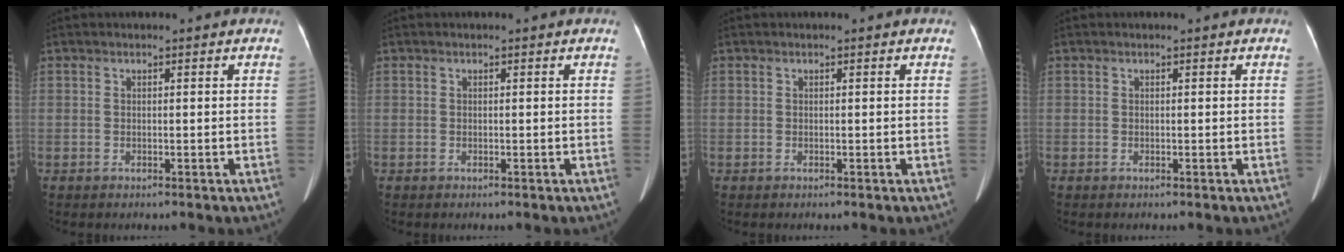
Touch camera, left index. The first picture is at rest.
{"total": 0.0}
{"total": 0.0}
{"total": 0.0}